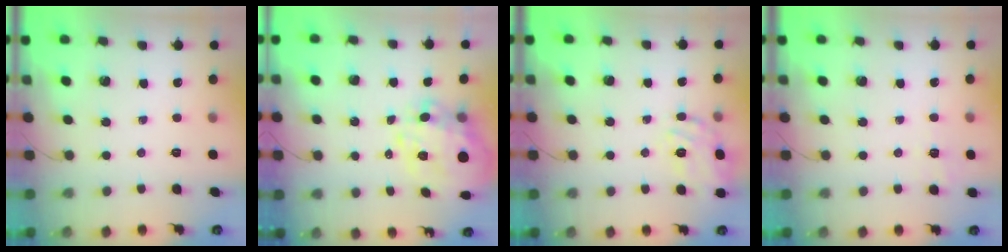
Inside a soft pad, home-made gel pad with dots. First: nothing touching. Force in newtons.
{"total": 12.2, "press": 11.9, "slide": 2.8}
{"total": 17.1, "press": 17.1, "slide": 1.1}
{"total": 2.7, "press": 2.3, "slide": 1.5}